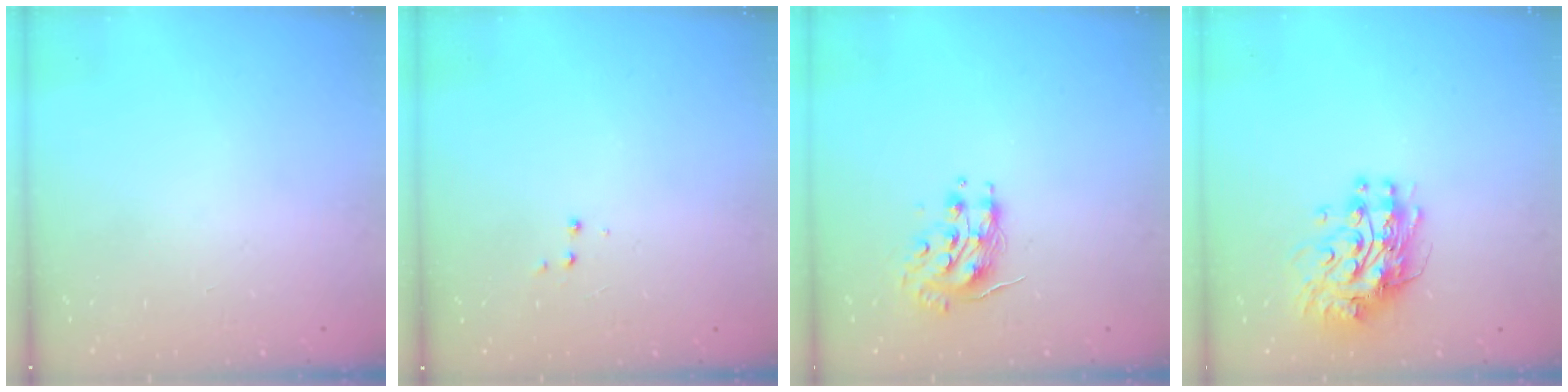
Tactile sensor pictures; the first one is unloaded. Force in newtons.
{"total": 3.6, "press": 3.5, "slide": 0.7}
{"total": 8.5, "press": 8.4, "slide": 0.5}
{"total": 11.2, "press": 11.2, "slide": 0.9}